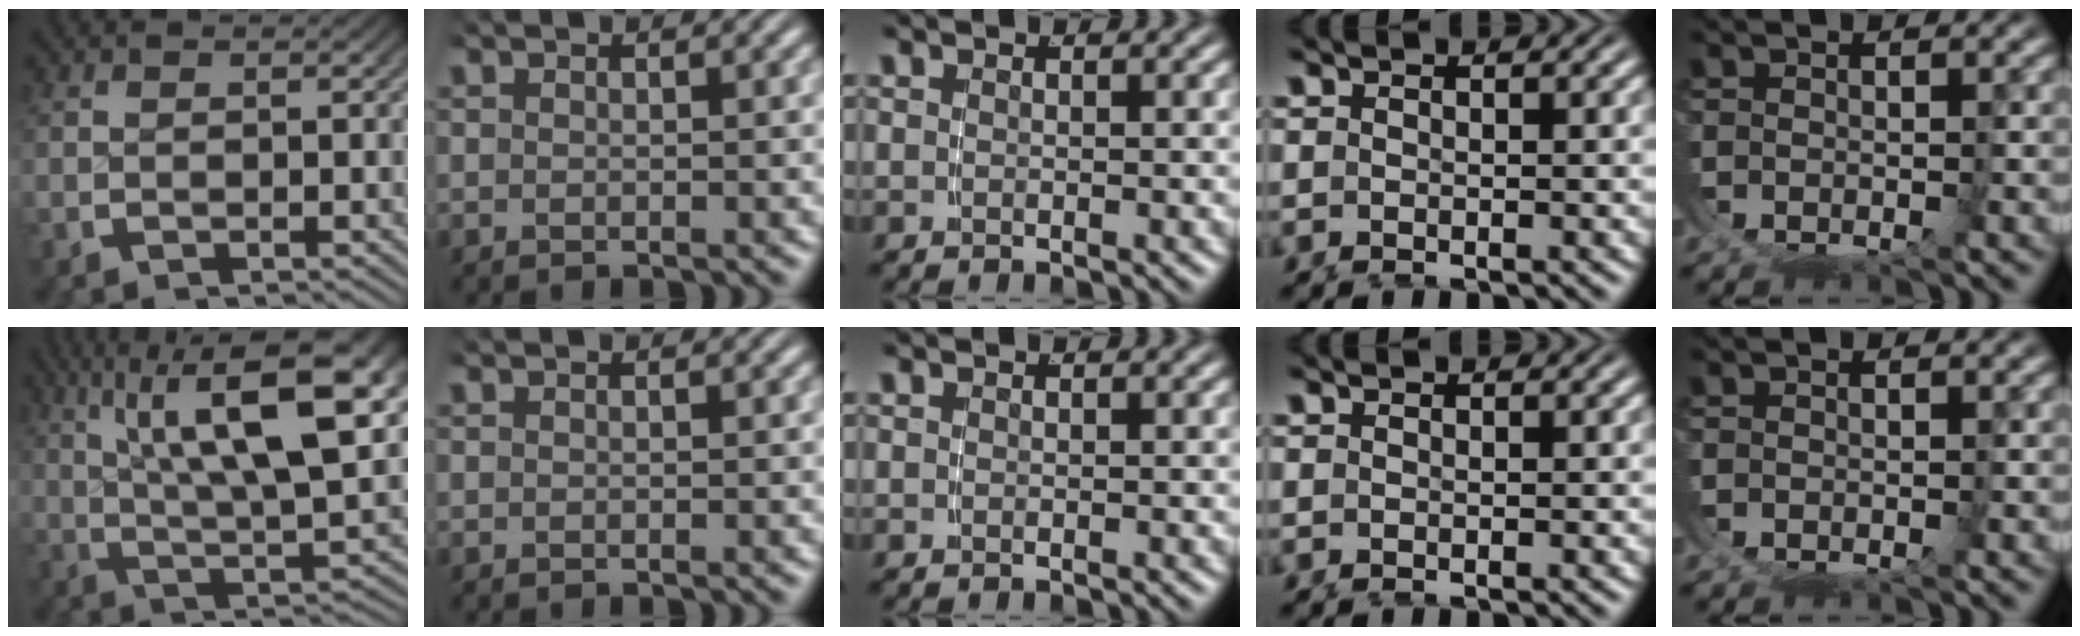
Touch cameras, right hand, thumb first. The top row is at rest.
{"thumb": {"total": 12.8, "force": [3.1, 5.8, 10.9], "torque": [-0.151, -0.009, 0.046]}}